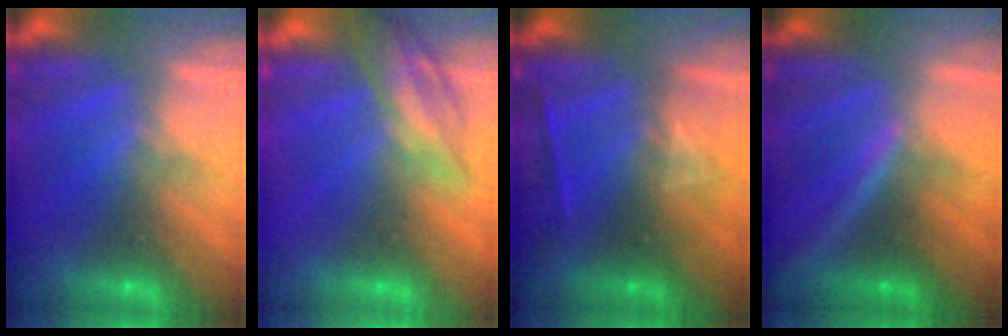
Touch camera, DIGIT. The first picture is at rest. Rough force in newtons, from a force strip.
{"total": 2.4}
{"total": 2.3}
{"total": 3.4}